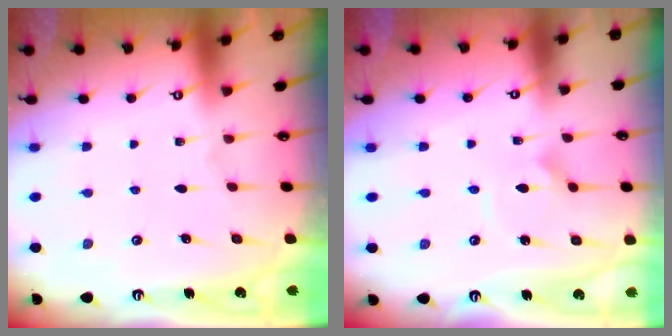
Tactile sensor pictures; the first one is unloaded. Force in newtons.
{"total": 2.7, "press": 2.7, "slide": 0.1}